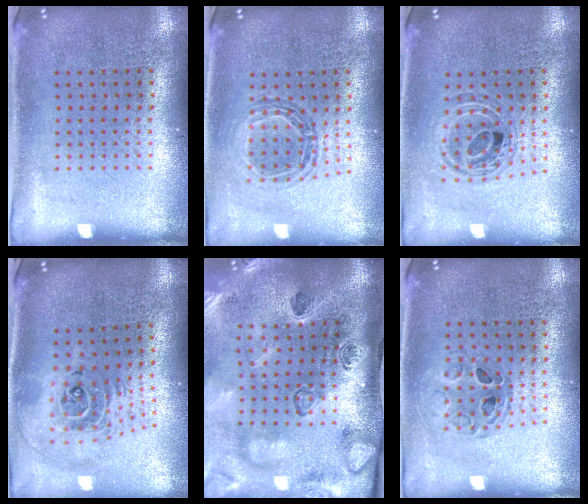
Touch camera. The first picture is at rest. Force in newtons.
{"total": 0.9, "press": 0.9, "slide": 0.0}
{"total": 0.9, "press": 0.9, "slide": 0.2}
{"total": 2.4, "press": 1.8, "slide": 1.6}
{"total": 4.6, "press": 3.2, "slide": 3.3}
{"total": 0.8, "press": 0.8, "slide": 0.1}